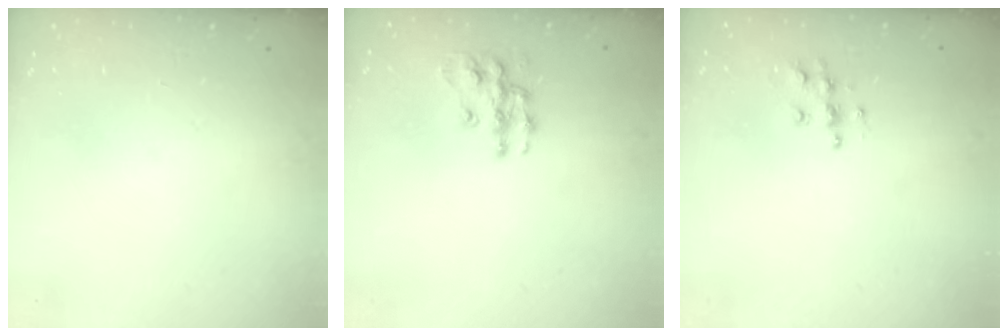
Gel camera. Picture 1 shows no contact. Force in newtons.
{"total": 10.4, "press": 10.4, "slide": 0.5}
{"total": 6.6, "press": 6.6, "slide": 0.3}